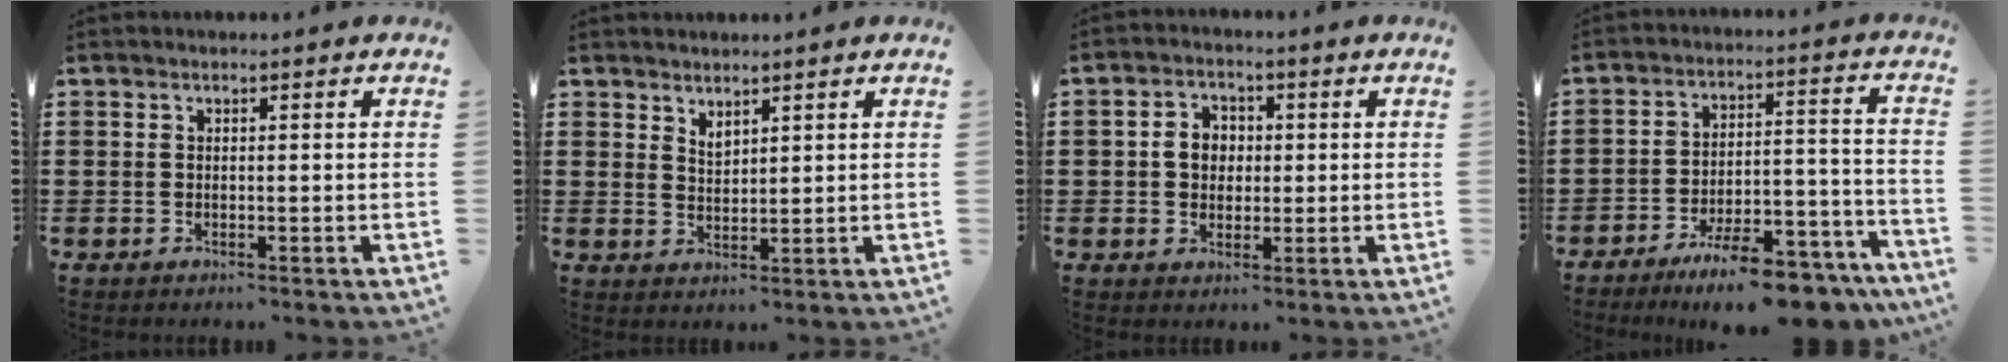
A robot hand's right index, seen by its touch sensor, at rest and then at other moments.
{"total": 1.9, "force": [1.9, 0.5, 0.3], "torque": [-0.010, 0.001, 0.037]}
{"total": 4.0, "force": [0.1, 3.3, 2.2], "torque": [-0.055, 0.011, -0.002]}
{"total": 10.7, "force": [-9.1, 1.5, 5.4], "torque": [-0.067, 0.039, -0.164]}